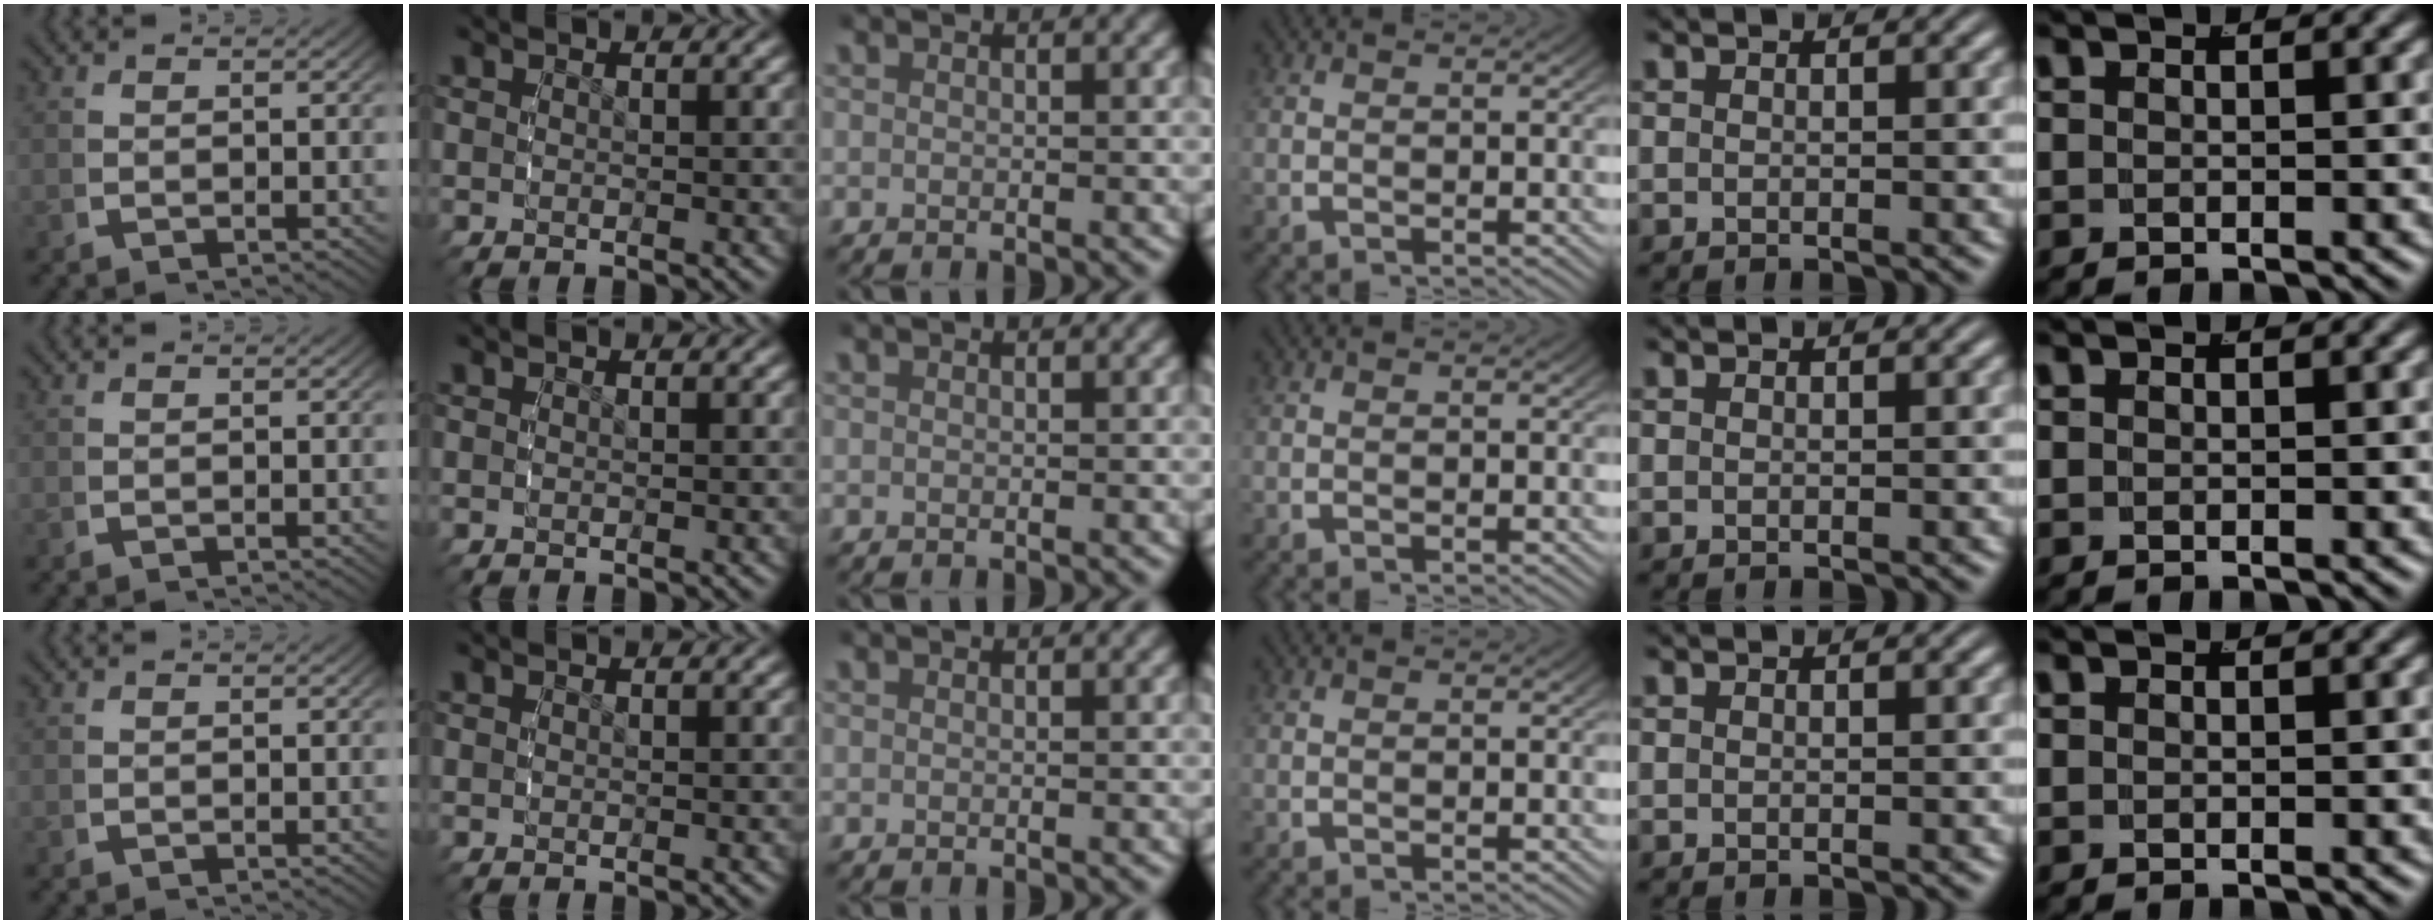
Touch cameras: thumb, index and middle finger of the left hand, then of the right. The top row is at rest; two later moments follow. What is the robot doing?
{"motion": "reach", "object": "backpack"}